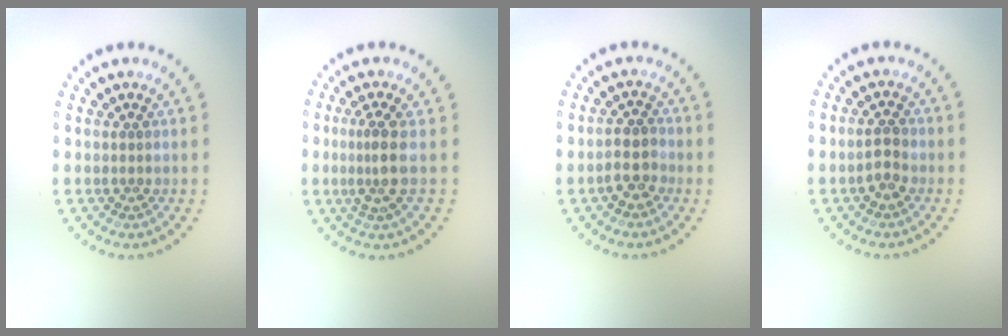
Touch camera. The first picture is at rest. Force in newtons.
{"total": 2.6, "press": 1.9, "slide": 1.8}
{"total": 2.3, "press": 2.1, "slide": 0.9}
{"total": 1.9, "press": 1.8, "slide": 0.4}